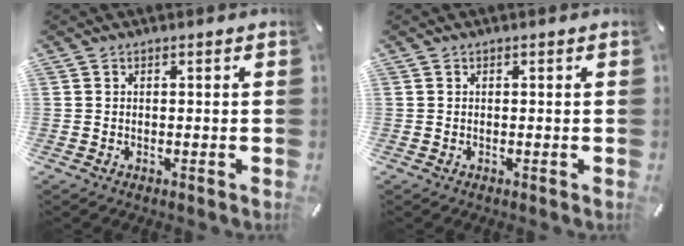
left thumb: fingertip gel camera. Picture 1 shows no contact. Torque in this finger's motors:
{"motor_torque": [-0.01, 0.00, -0.03, 0.02, 0.00]}